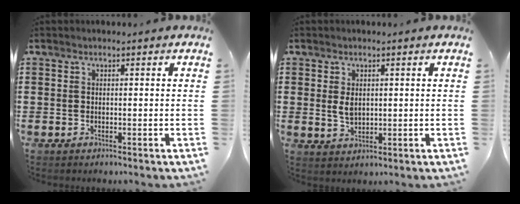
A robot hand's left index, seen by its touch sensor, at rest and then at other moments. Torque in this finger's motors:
{"motor_torque": [0.57, 0.50, 0.33, 0.05]}